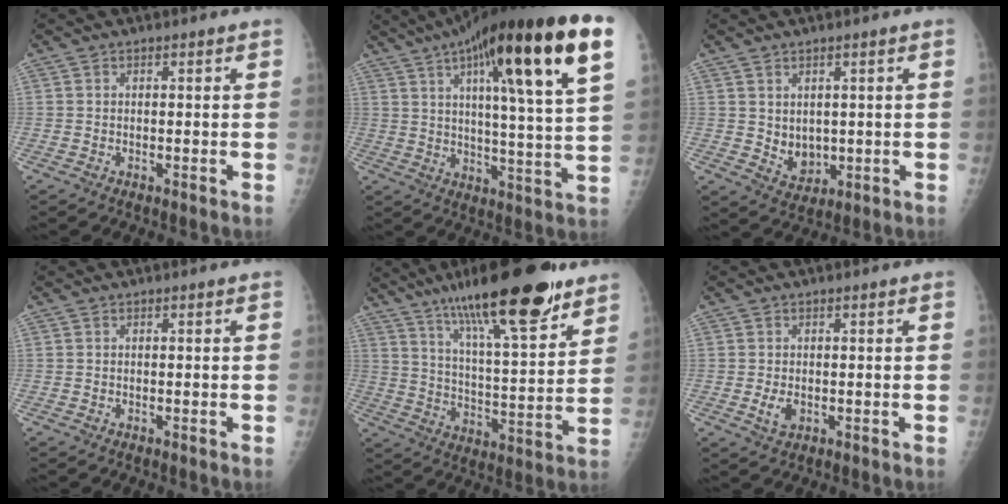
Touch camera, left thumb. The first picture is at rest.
{"total": 27.8, "force": [12.4, 5.3, 24.3], "torque": [-0.367, -0.008, 0.185]}
{"total": 4.7, "force": [0.7, 3.8, 2.8], "torque": [-0.028, -0.015, 0.029]}
{"total": 0.0}
{"total": 23.9, "force": [15.7, 5.6, 17.1], "torque": [-0.260, -0.055, 0.254]}
{"total": 2.7, "force": [-0.3, 1.7, 2.0], "torque": [-0.037, -0.005, -0.002]}